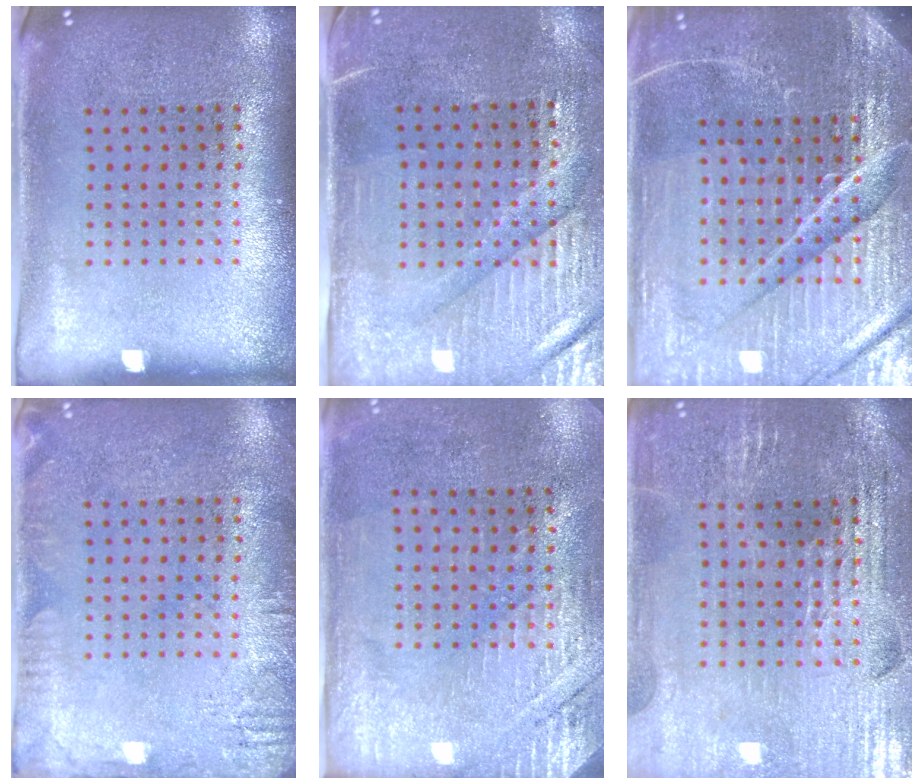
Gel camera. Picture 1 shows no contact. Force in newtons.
{"total": 3.5, "press": 3.1, "slide": 1.5}
{"total": 6.3, "press": 5.6, "slide": 2.8}
{"total": 2.2, "press": 2.2, "slide": 0.3}
{"total": 2.8, "press": 2.6, "slide": 1.0}
{"total": 2.9, "press": 2.8, "slide": 0.5}